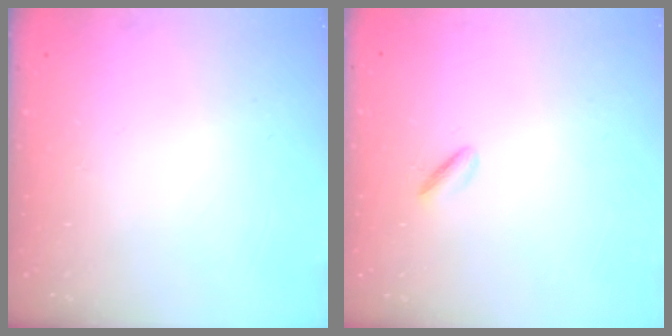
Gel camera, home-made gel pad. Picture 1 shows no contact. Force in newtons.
{"total": 2.0, "press": 1.8, "slide": 0.7}